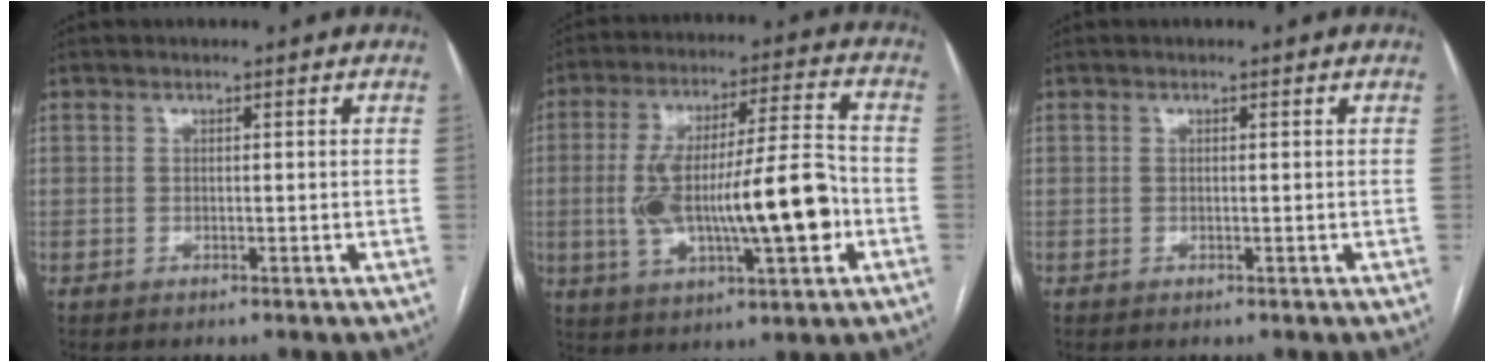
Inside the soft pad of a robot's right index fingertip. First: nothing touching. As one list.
[{"total": 17.8, "force": [-3.0, 3.6, 17.2], "torque": [-0.312, 0.017, -0.040]}, {"total": 0.0}]